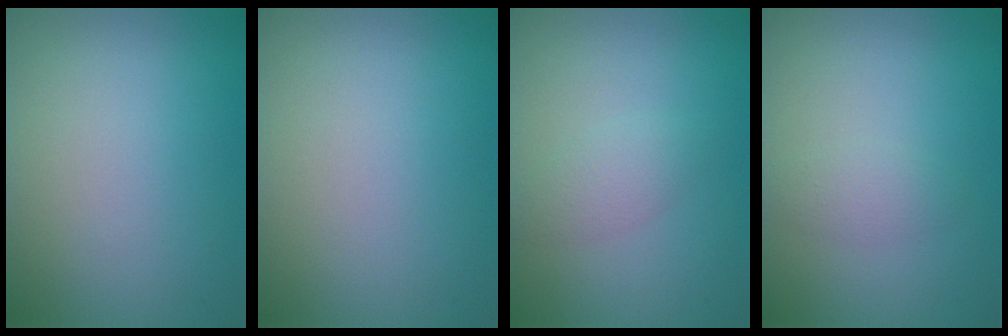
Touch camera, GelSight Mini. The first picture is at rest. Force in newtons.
{"total": 0.0}
{"total": 1.7, "press": 1.7, "slide": 0.1}
{"total": 1.4, "press": 1.4, "slide": 0.1}